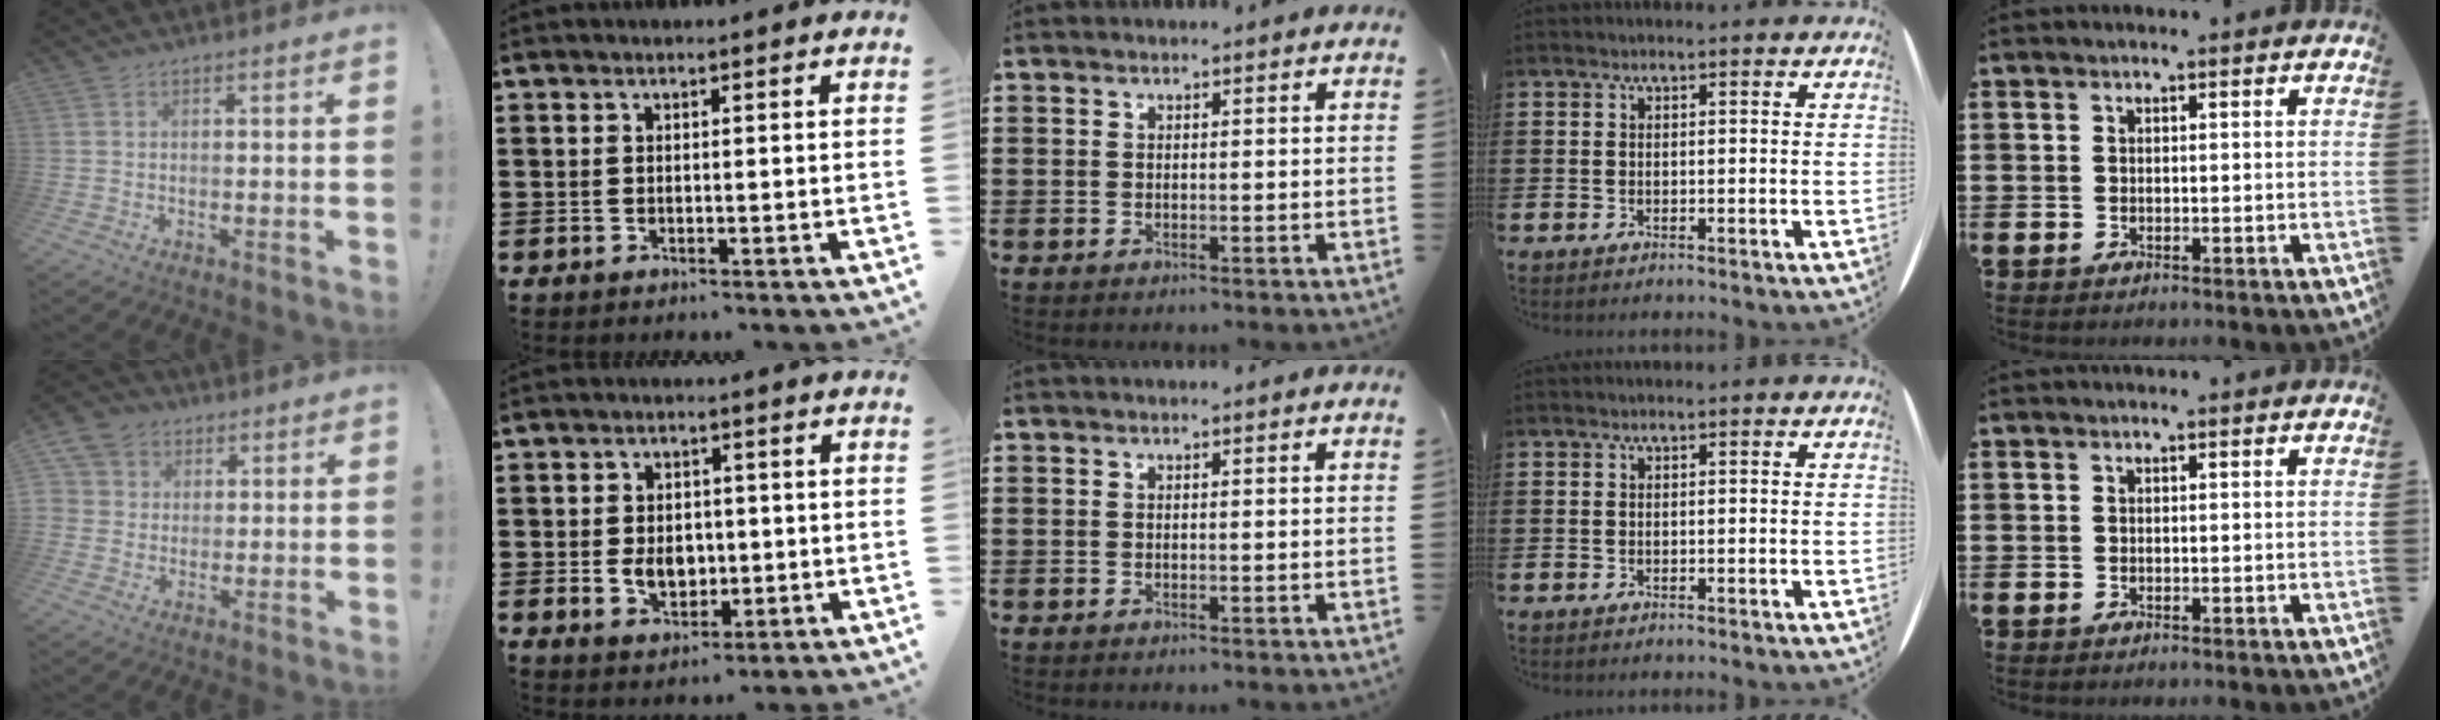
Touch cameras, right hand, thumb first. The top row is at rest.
{"thumb": {"total": 6.3, "force": [1.6, 6.0, 1.3], "torque": [-0.023, -0.004, 0.035]}, "index": {"total": 5.0, "force": [-0.4, 3.8, 3.3], "torque": [-0.052, 0.005, -0.012]}}